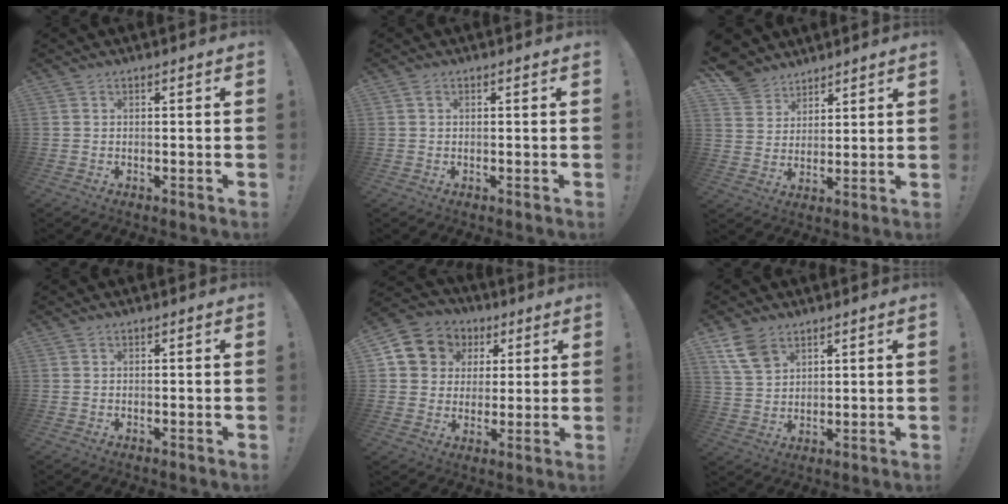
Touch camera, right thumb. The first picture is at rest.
{"total": 0.7, "force": [0.3, 0.5, 0.4], "torque": [-0.002, 0.000, 0.004]}
{"total": 8.8, "force": [6.6, 5.8, 0.7], "torque": [-0.014, -0.058, 0.132]}
{"total": 0.0}
{"total": 9.9, "force": [3.4, 8.8, 2.9], "torque": [-0.039, -0.018, 0.073]}
{"total": 8.9, "force": [5.6, 5.4, 4.4], "torque": [-0.075, -0.021, 0.112]}